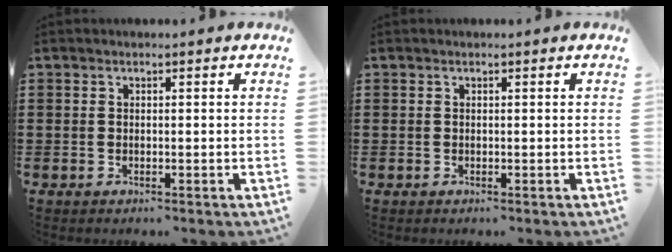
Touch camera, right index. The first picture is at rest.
{"total": 0.0}